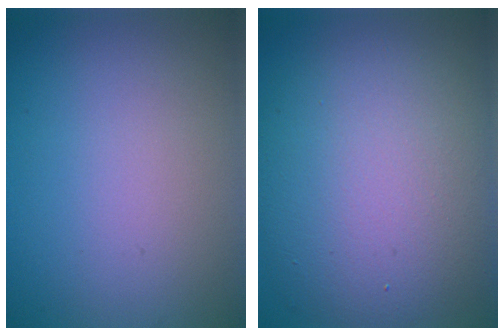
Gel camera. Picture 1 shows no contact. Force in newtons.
{"total": 11.1, "press": 11.1, "slide": 0.8}